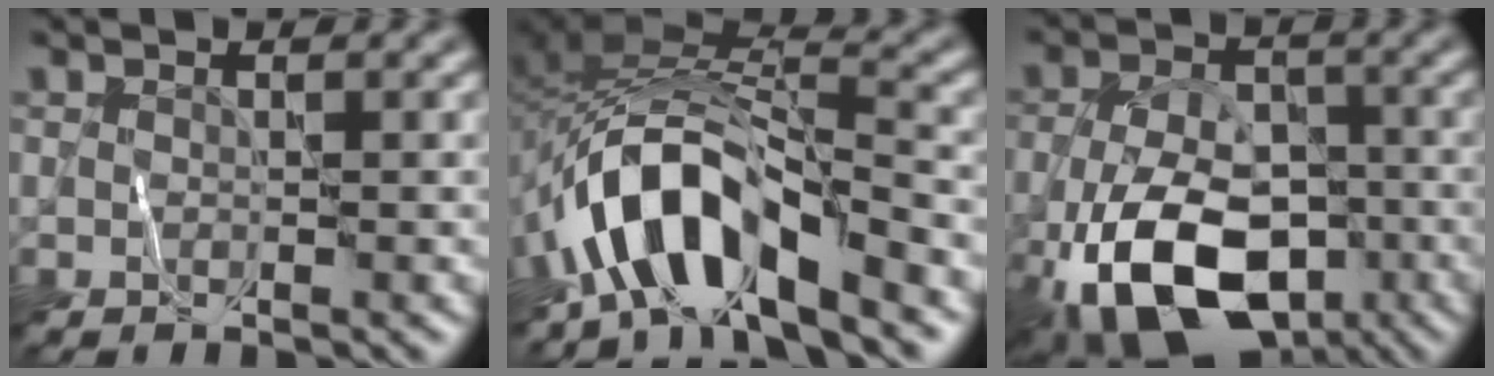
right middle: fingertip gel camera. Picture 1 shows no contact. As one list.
[{"total": 9.0, "force": [-5.5, 3.4, 6.4], "torque": [-0.103, 0.009, -0.105]}, {"total": 14.2, "force": [-6.3, 8.0, 9.9], "torque": [-0.186, -0.029, -0.111]}]